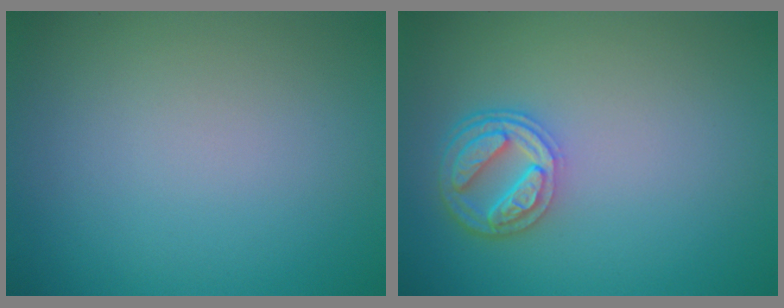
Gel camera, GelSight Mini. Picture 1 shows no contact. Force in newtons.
{"total": 4.3, "press": 3.4, "slide": 2.6}